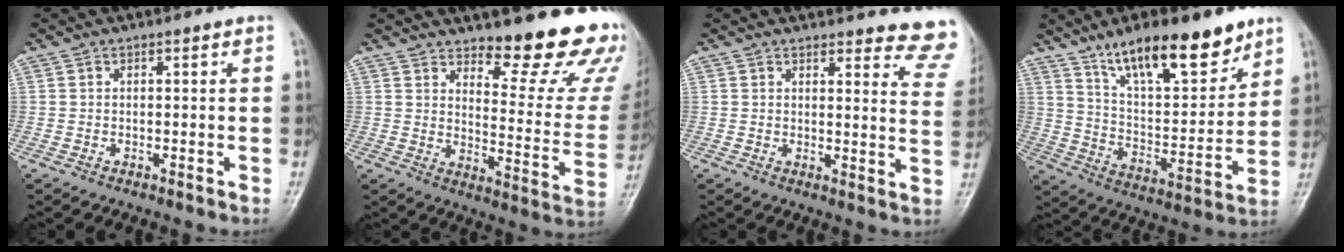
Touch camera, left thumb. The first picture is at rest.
{"total": 19.0, "force": [14.6, 5.3, 10.9], "torque": [-0.098, -0.125, 0.186]}
{"total": 11.6, "force": [11.0, 2.4, 2.8], "torque": [0.013, -0.088, 0.091]}
{"total": 18.3, "force": [12.6, 6.2, 11.8], "torque": [-0.147, -0.070, 0.219]}